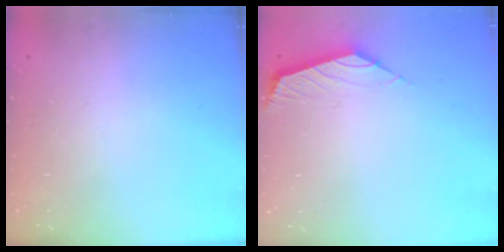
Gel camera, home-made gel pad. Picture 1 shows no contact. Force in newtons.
{"total": 2.1, "press": 2.1, "slide": 0.5}